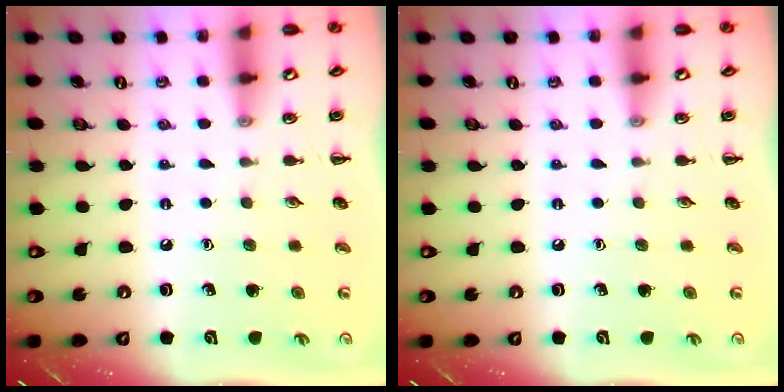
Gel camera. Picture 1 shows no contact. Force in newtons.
{"total": 0.0}